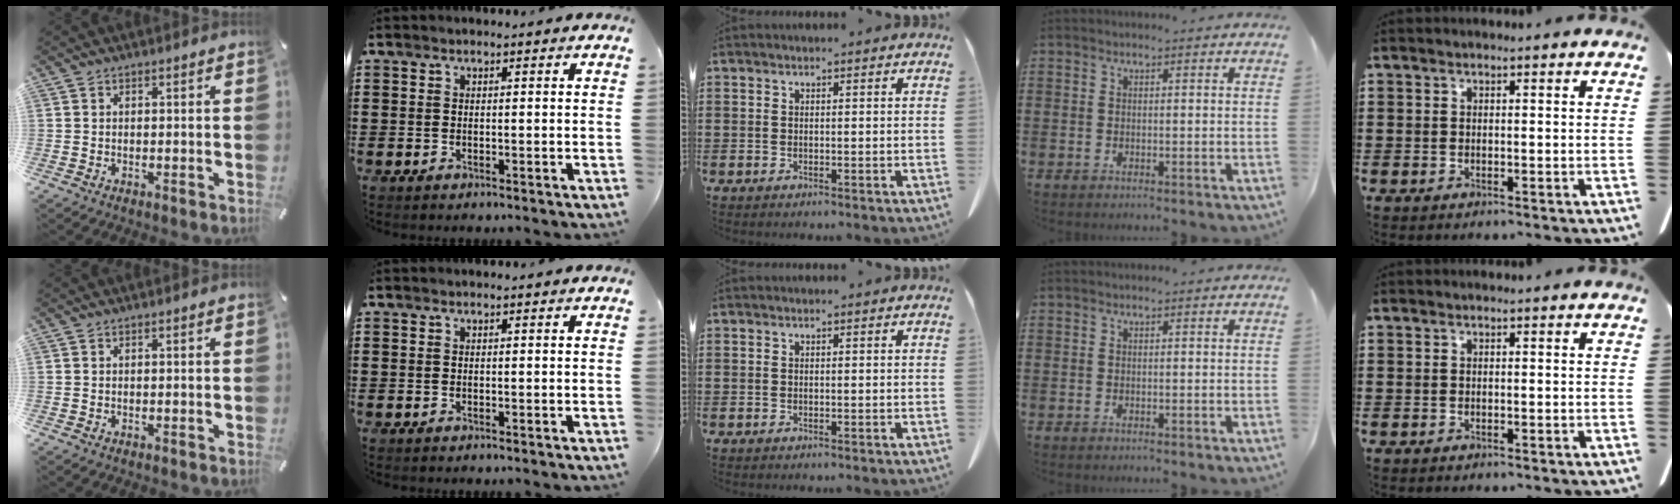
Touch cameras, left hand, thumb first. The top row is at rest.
{}